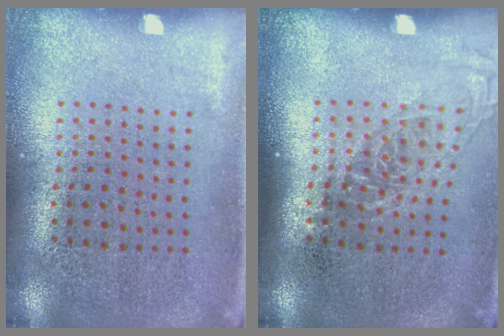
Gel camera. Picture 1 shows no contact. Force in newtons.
{"total": 1.3, "press": 1.1, "slide": 0.8}